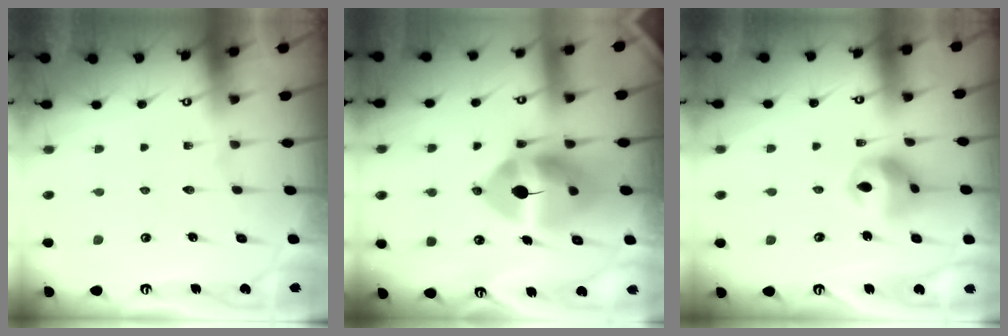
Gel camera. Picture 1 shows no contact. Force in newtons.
{"total": 13.6, "press": 13.4, "slide": 2.1}
{"total": 11.3, "press": 11.2, "slide": 1.4}